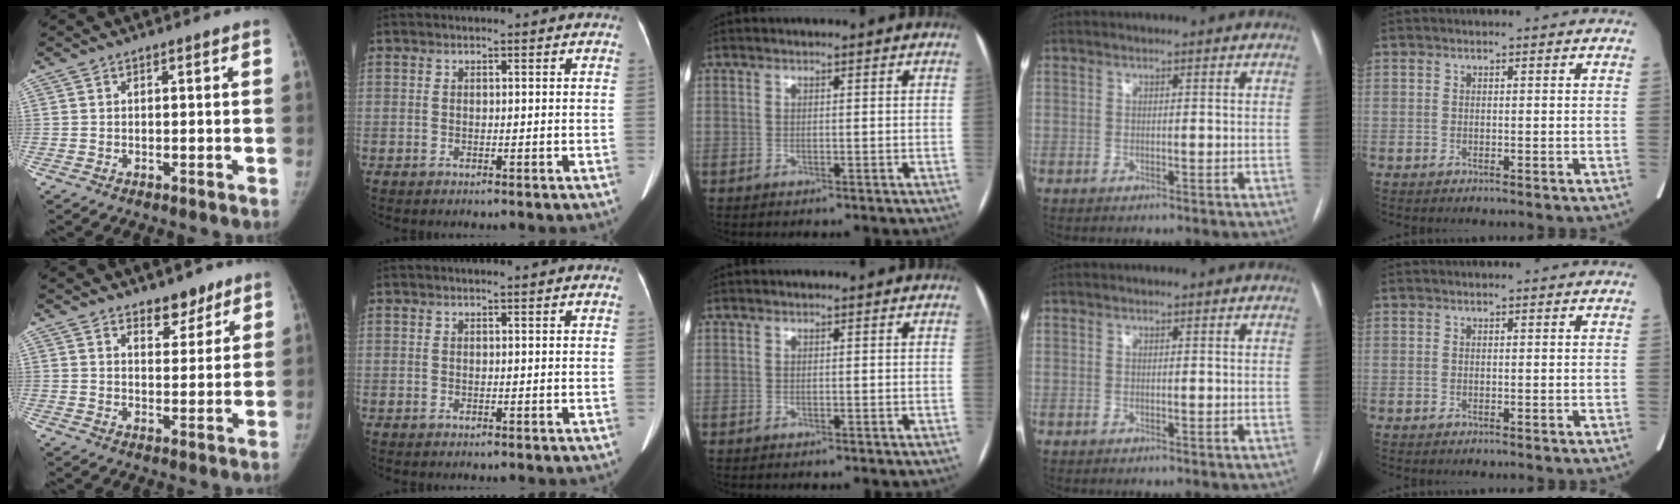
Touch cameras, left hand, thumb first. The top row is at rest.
{"thumb": {"total": 5.1, "force": [3.8, 2.7, 2.0], "torque": [0.003, -0.027, 0.059]}}